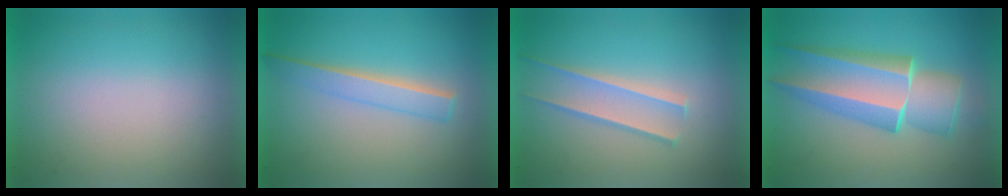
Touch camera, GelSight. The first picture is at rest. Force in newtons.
{"total": 2.3}
{"total": 1.7}
{"total": 5.9}